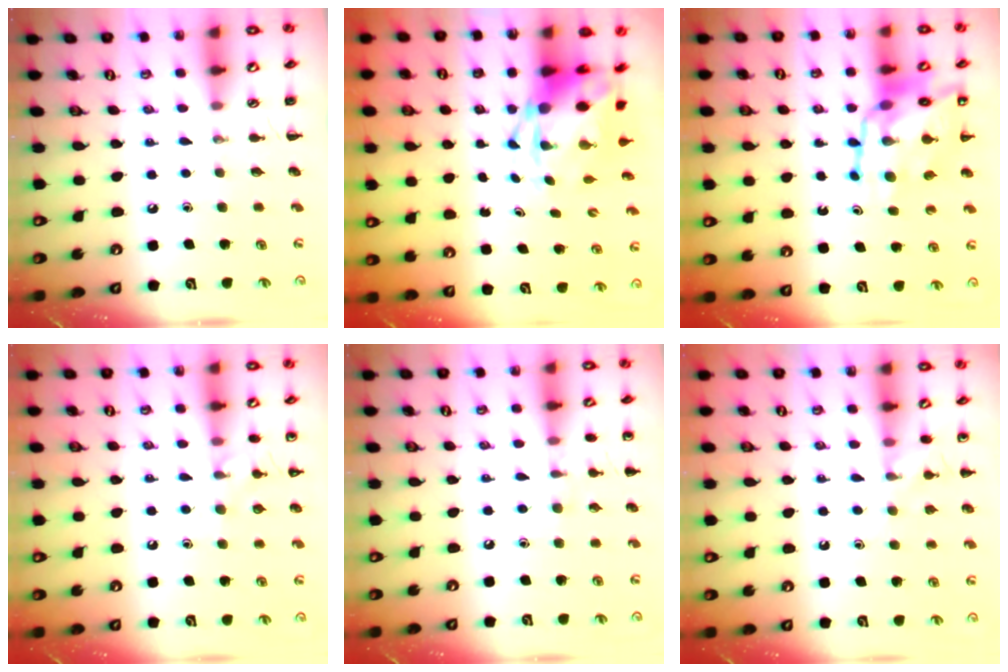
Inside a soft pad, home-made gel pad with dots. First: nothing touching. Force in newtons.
{"total": 6.0, "press": 5.9, "slide": 1.4}
{"total": 15.4, "press": 14.8, "slide": 4.0}
{"total": 9.1, "press": 8.9, "slide": 2.1}
{"total": 5.9, "press": 5.6, "slide": 1.7}
{"total": 8.0, "press": 7.8, "slide": 1.8}